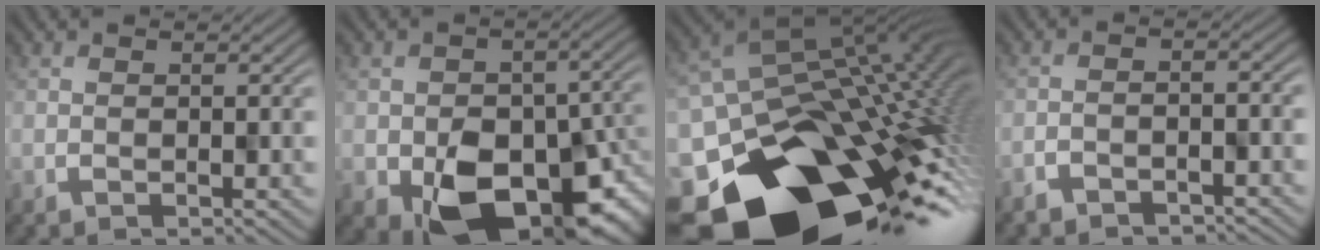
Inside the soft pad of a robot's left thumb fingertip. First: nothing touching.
{"total": 13.3, "force": [-5.0, 8.6, 8.7], "torque": [-0.128, -0.043, -0.068]}
{"total": 18.3, "force": [-7.6, 12.2, 11.3], "torque": [-0.204, -0.036, -0.096]}
{"total": 3.4, "force": [-3.3, 0.8, 0.7], "torque": [-0.019, -0.009, -0.050]}